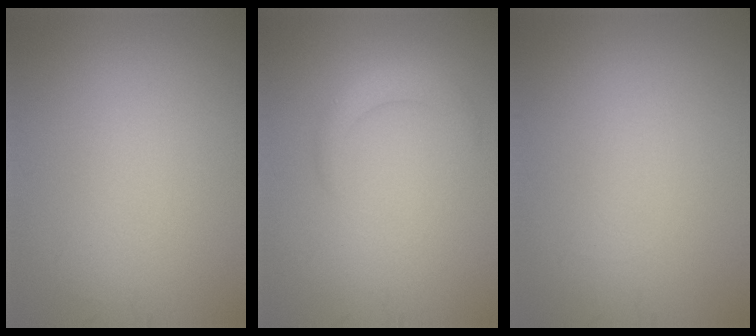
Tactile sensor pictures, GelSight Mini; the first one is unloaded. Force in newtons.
{"total": 2.0, "press": 2.0, "slide": 0.1}
{"total": 0.0}